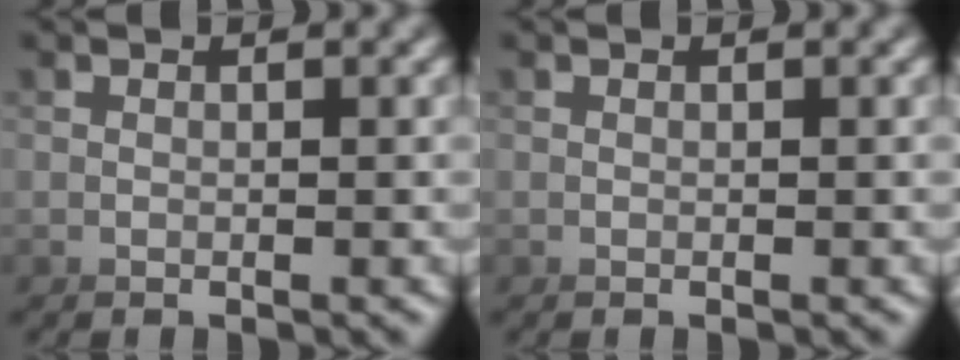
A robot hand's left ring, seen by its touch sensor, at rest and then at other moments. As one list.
[{"total": 0.0}]